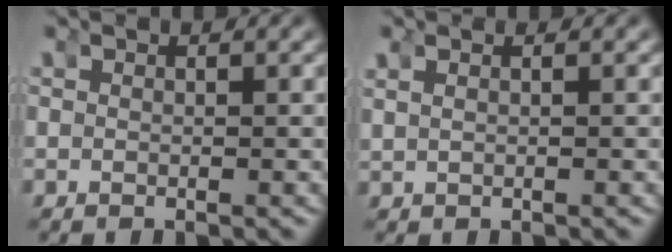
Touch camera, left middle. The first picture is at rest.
{"total": 1.1, "force": [0.6, 0.2, 0.8], "torque": [-0.019, 0.001, 0.020]}